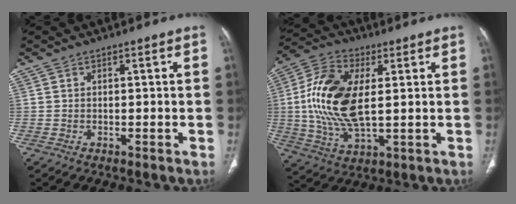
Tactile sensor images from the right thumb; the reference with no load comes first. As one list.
[{"total": 16.4, "force": [1.7, 8.0, 14.2], "torque": [-0.294, 0.000, 0.033]}]